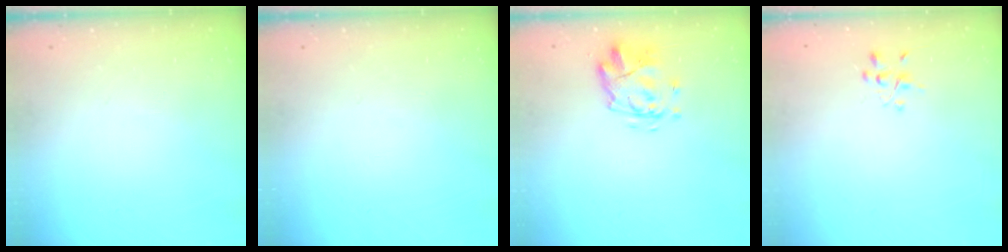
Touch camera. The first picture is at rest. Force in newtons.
{"total": 0.0}
{"total": 3.7, "press": 3.3, "slide": 1.6}
{"total": 2.2, "press": 2.0, "slide": 1.0}